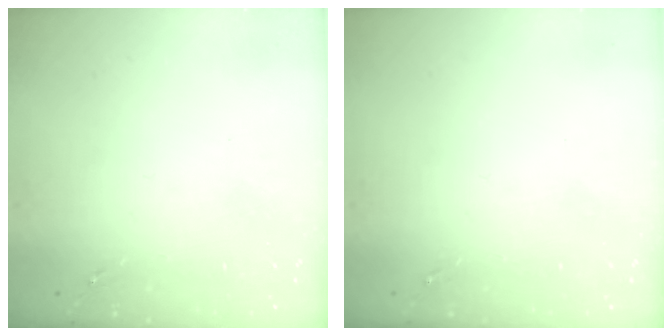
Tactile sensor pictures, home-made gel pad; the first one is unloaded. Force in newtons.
{"total": 0.0}